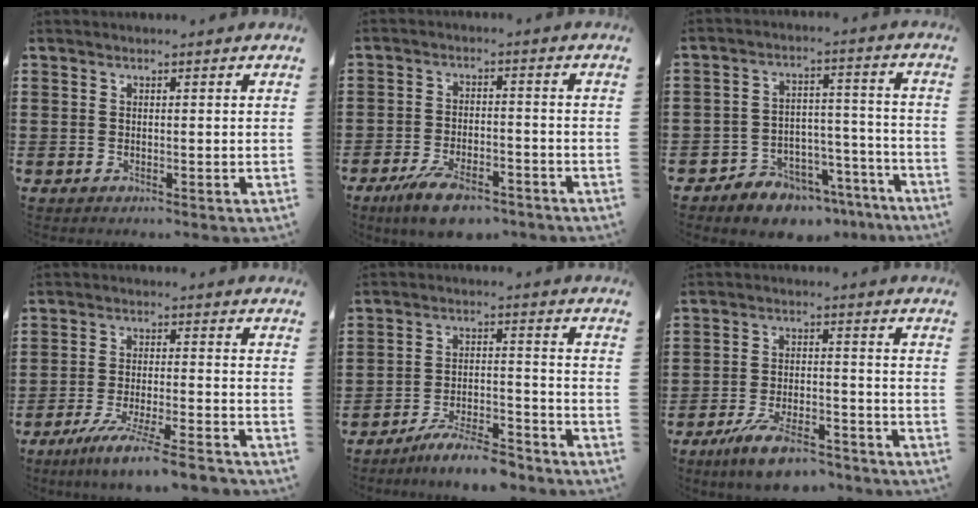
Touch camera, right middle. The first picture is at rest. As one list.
[{"total": 6.9, "force": [-5.3, 2.0, 4.0], "torque": [-0.089, -0.003, -0.100]}, {"total": 6.3, "force": [-5.9, 2.4, 0.3], "torque": [-0.006, 0.027, -0.114]}, {"total": 7.2, "force": [-6.1, -0.4, 3.8], "torque": [-0.068, -0.017, -0.110]}, {"total": 7.3, "force": [-6.7, 0.5, 2.9], "torque": [-0.054, 0.003, -0.126]}, {"total": 7.7, "force": [-6.3, 1.6, 4.0], "torque": [-0.087, 0.003, -0.120]}]